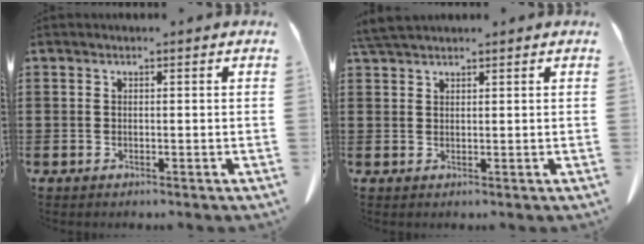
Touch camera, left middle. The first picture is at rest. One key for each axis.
{"total": 2.9, "fx": 2.6, "fy": 0.4, "fz": 1.2, "tx": -0.031, "ty": -0.001, "tz": 0.052}